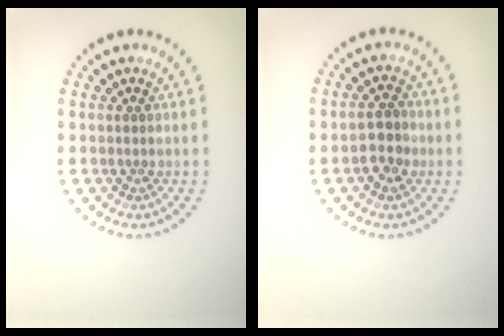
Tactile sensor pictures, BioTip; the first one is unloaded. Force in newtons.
{"total": 2.8, "press": 2.8, "slide": 0.4}